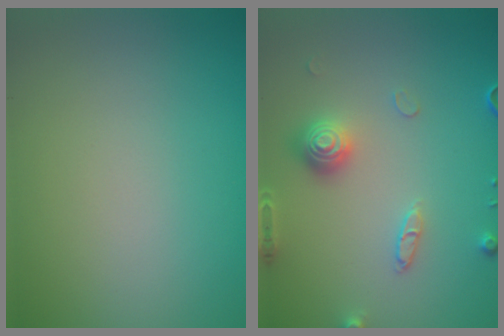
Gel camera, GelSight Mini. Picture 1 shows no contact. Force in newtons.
{"total": 3.1, "press": 3.0, "slide": 0.9}